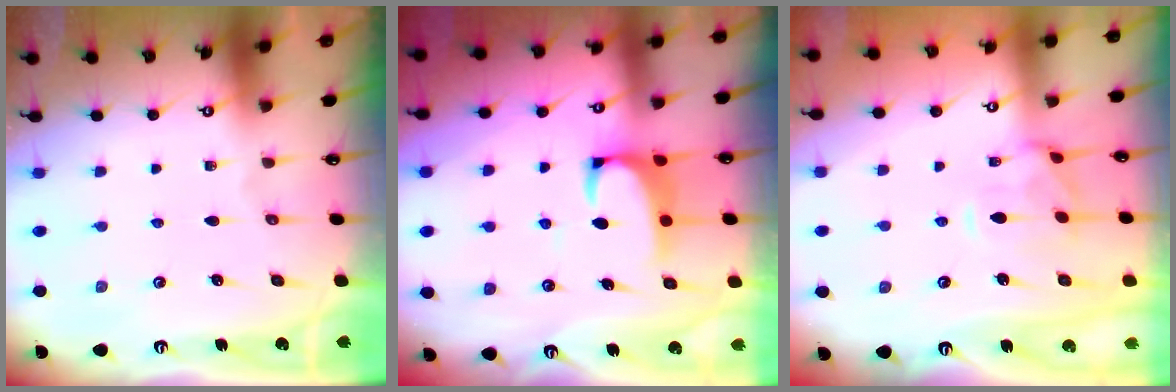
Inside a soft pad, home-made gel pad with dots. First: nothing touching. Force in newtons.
{"total": 2.2, "press": 2.0, "slide": 0.9}
{"total": 2.2, "press": 1.9, "slide": 1.1}